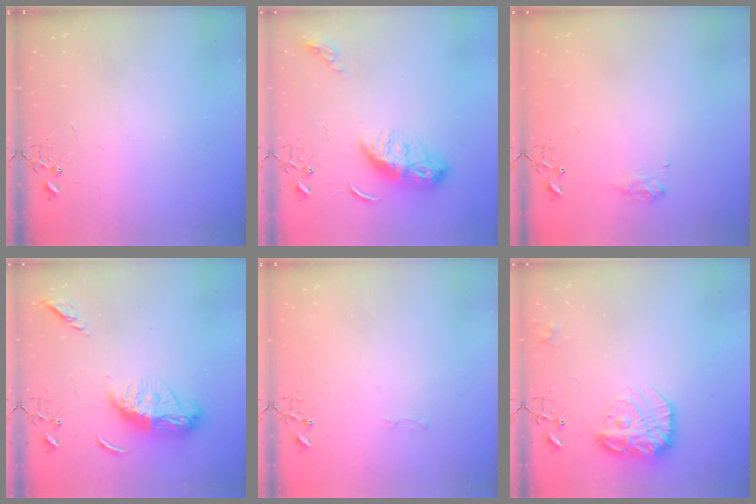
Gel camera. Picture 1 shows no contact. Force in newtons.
{"total": 10.9, "press": 10.9, "slide": 0.4}
{"total": 8.0, "press": 8.0, "slide": 0.4}
{"total": 13.7, "press": 13.6, "slide": 1.2}
{"total": 2.8, "press": 2.8, "slide": 0.4}
{"total": 17.5, "press": 17.5, "slide": 1.4}